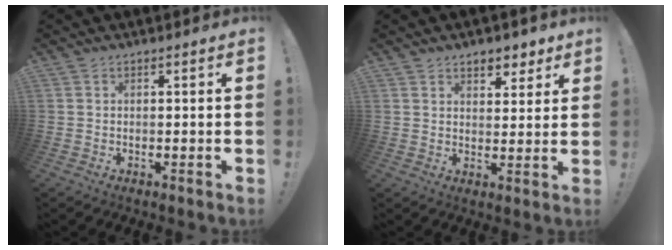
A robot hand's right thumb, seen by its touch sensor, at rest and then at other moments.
{"total": 5.7, "force": [4.1, 3.5, 1.7], "torque": [-0.006, -0.029, 0.072]}